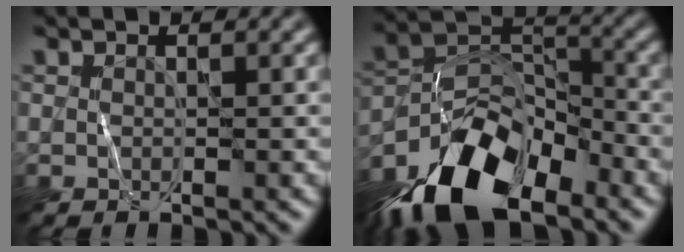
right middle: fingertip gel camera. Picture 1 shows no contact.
{"total": 11.4, "force": [-7.9, 5.0, 6.5], "torque": [-0.112, 0.006, -0.153]}